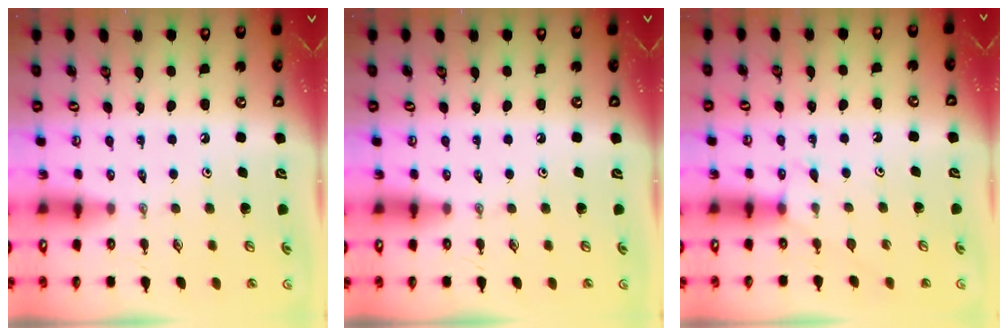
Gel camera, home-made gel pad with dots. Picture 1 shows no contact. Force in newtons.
{"total": 0.0}
{"total": 5.7, "press": 5.7, "slide": 0.6}